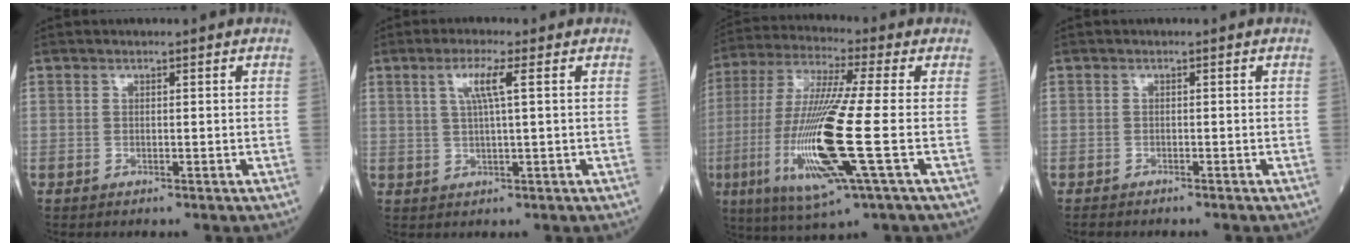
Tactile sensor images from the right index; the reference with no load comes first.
{"total": 4.1, "force": [1.5, -0.4, 3.8], "torque": [-0.077, 0.005, 0.030]}
{"total": 17.7, "force": [-3.9, 0.2, 17.2], "torque": [-0.367, -0.023, -0.076]}
{"total": 0.9, "force": [-0.9, 0.1, 0.0], "torque": [-0.005, -0.001, -0.016]}